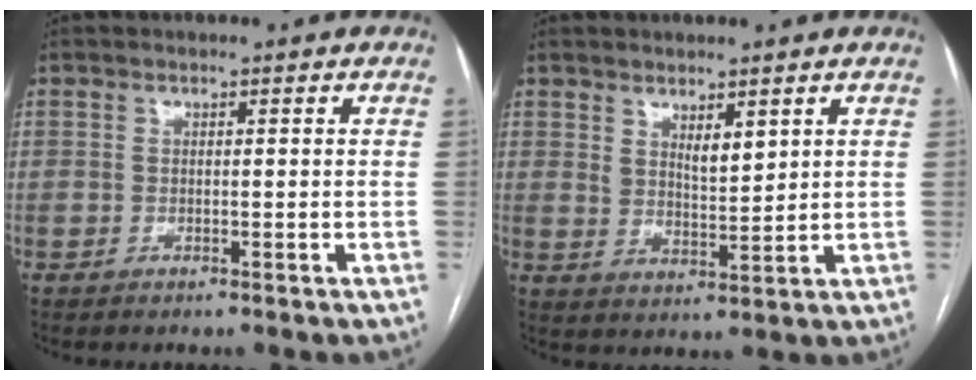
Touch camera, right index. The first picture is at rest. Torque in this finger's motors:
{"motor_torque": [-0.16, -0.03, -0.01, 0.01]}